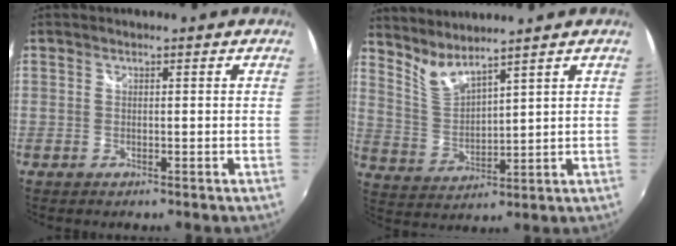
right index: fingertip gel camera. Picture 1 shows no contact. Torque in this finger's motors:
{"motor_torque": [-0.17, 0.33, -0.02, 0.00]}